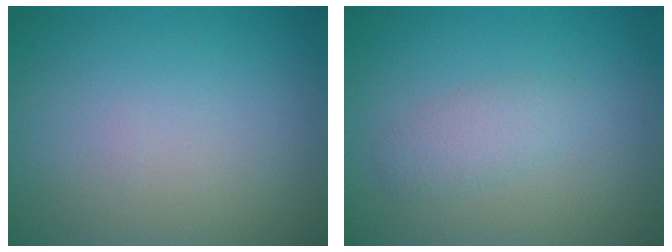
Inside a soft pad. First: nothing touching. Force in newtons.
{"total": 1.9, "press": 1.9, "slide": 0.0}